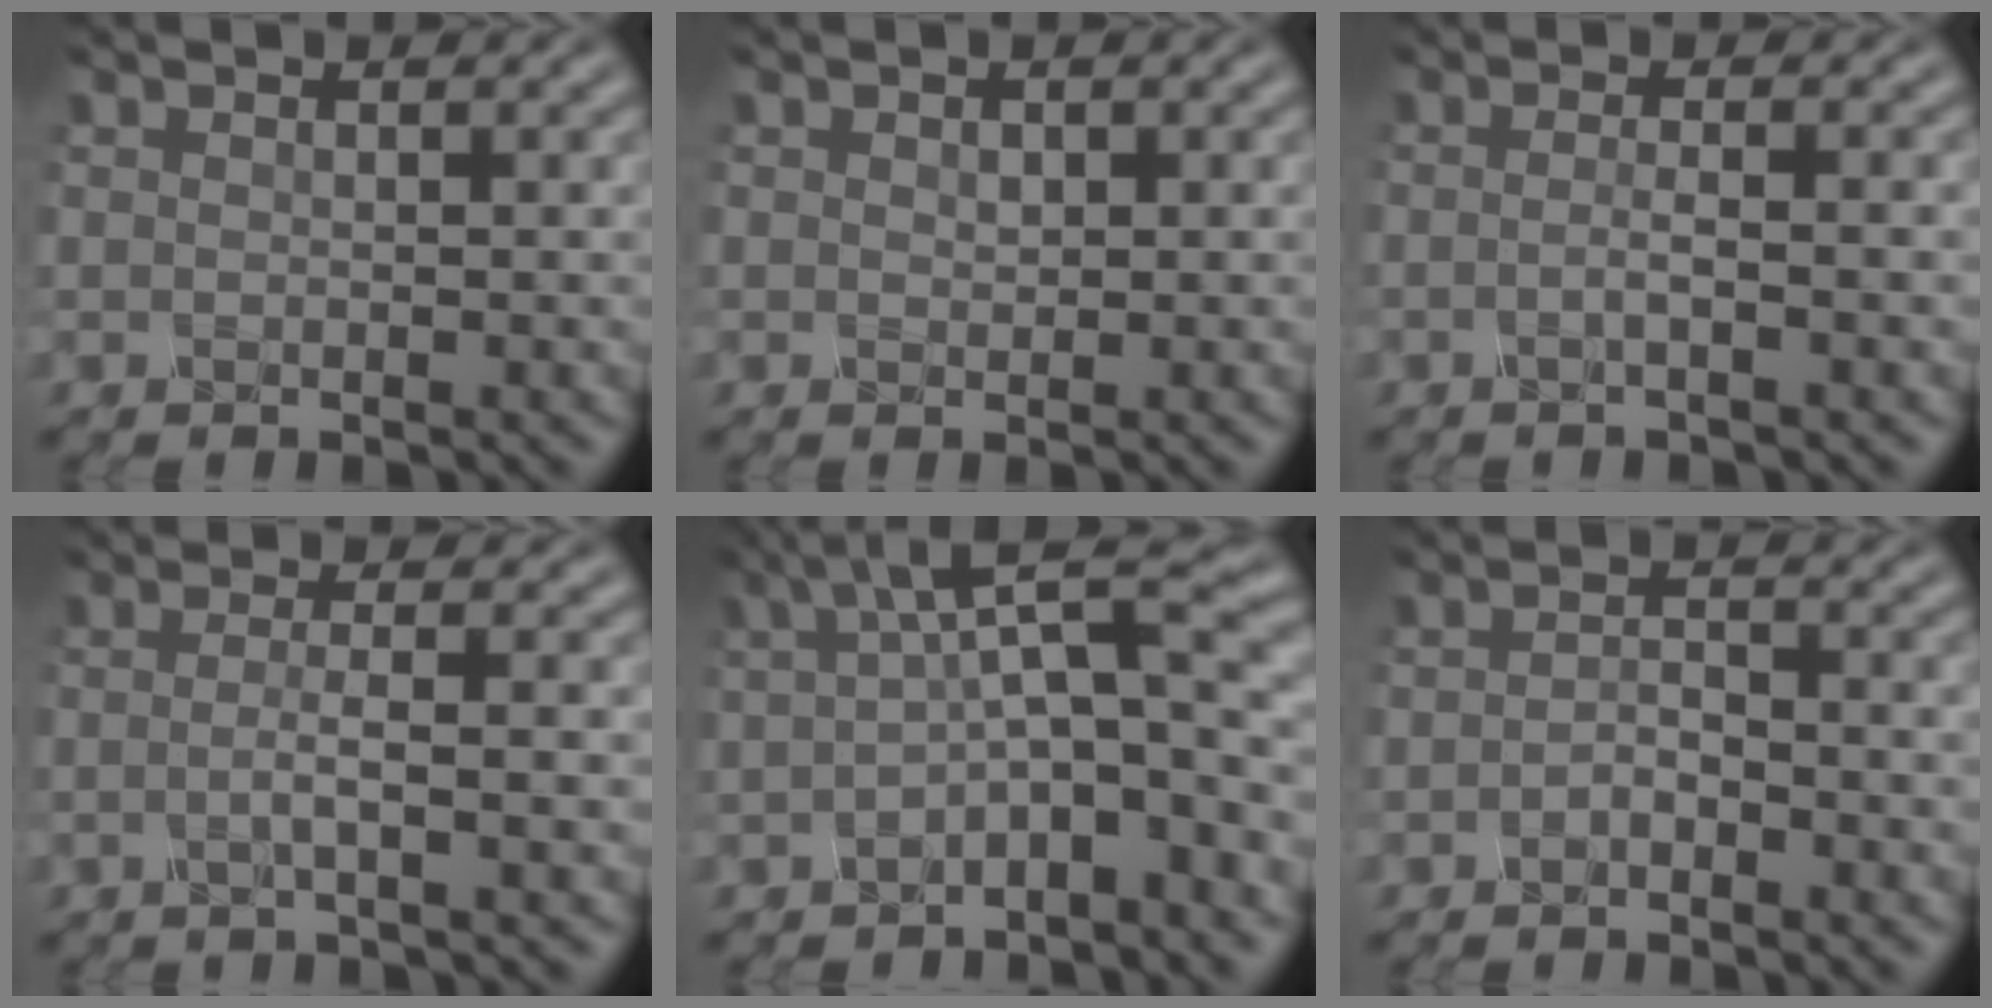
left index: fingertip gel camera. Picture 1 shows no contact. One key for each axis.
{"total": 0.7, "fx": 0.0, "fy": 0.5, "fz": 0.4, "tx": -0.008, "ty": -0.001, "tz": 0.001}
{"total": 1.8, "fx": -1.1, "fy": 0.3, "fz": 1.4, "tx": -0.022, "ty": 0.001, "tz": -0.027}
{"total": 2.5, "fx": -1.1, "fy": 0.5, "fz": 2.2, "tx": -0.035, "ty": 0.001, "tz": -0.028}
{"total": 7.6, "fx": 0.1, "fy": 2.6, "fz": 7.2, "tx": -0.106, "ty": 0.017, "tz": -0.010}
{"total": 1.9, "fx": -1.5, "fy": 0.7, "fz": 0.8, "tx": -0.018, "ty": 0.003, "tz": -0.033}